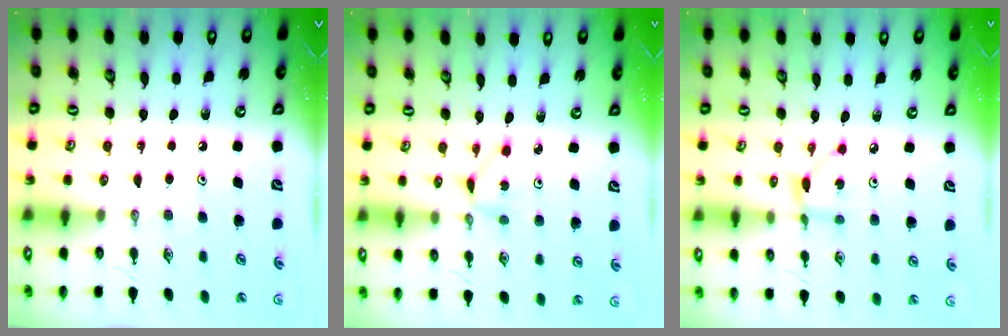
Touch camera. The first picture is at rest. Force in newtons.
{"total": 1.6, "press": 1.6, "slide": 0.2}
{"total": 3.1, "press": 3.1, "slide": 0.1}